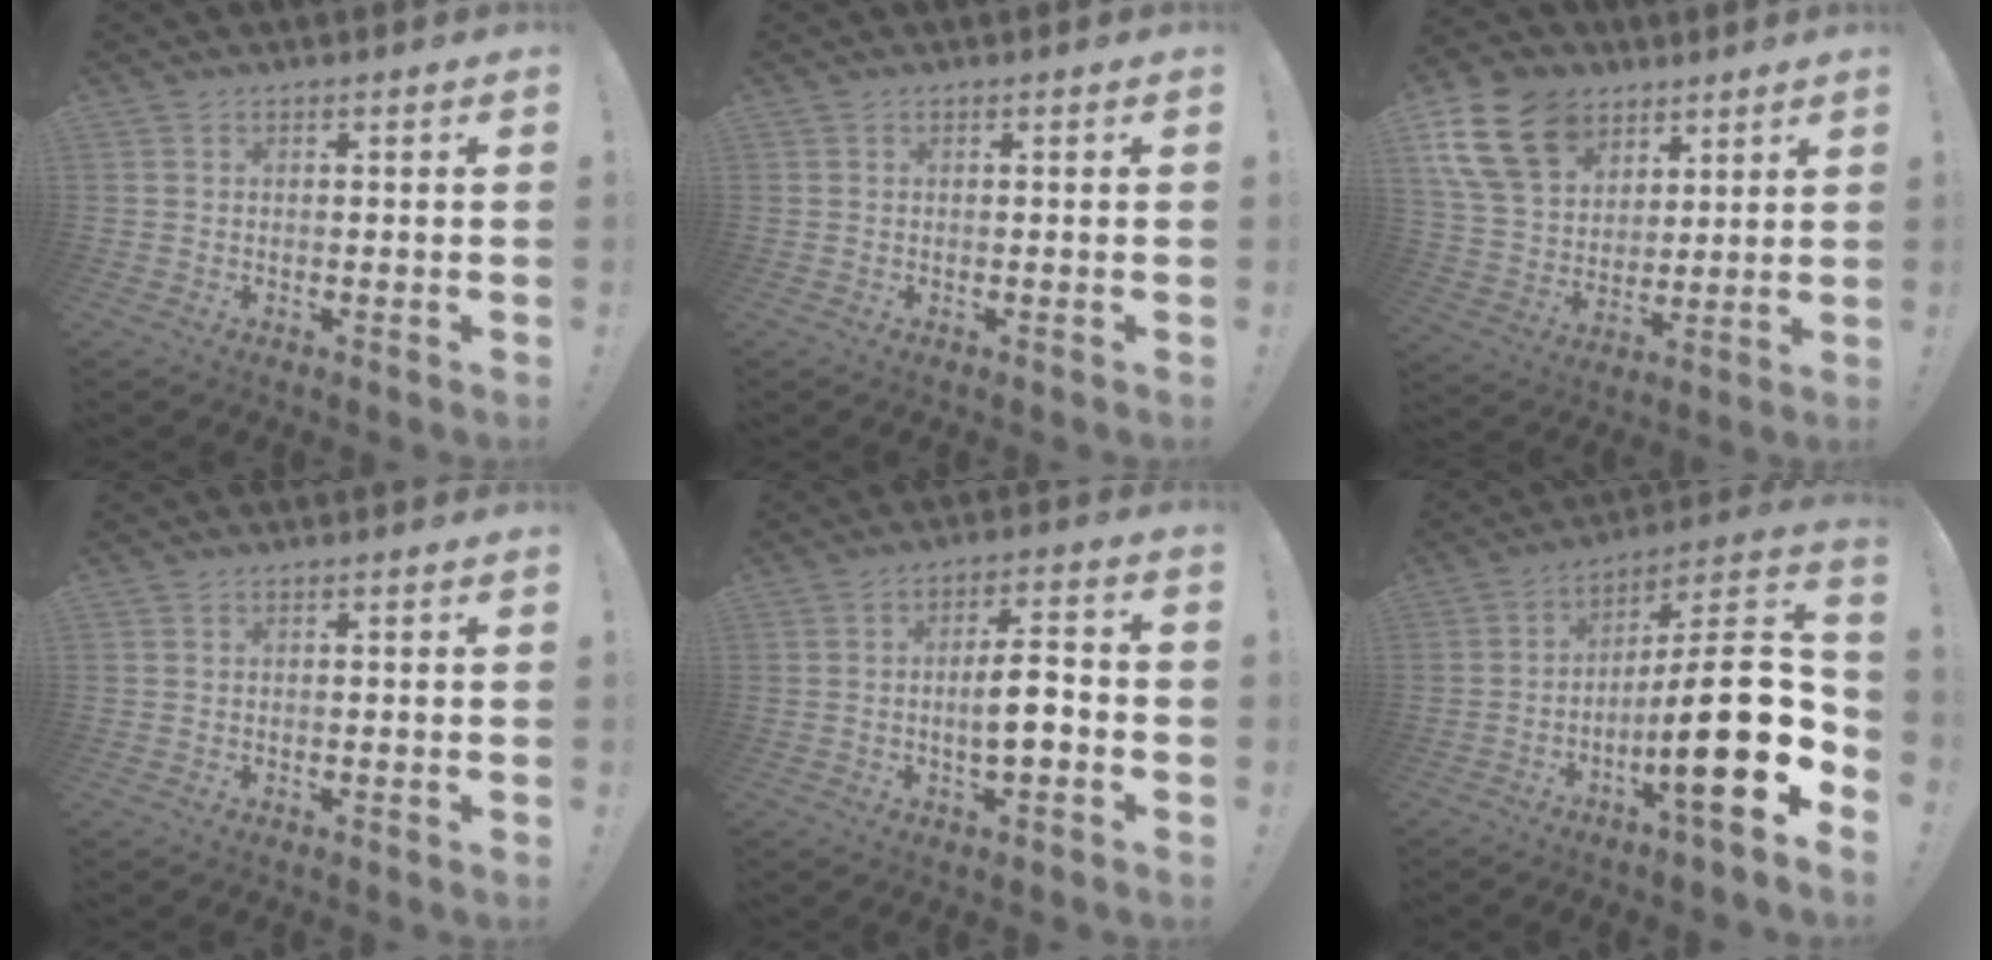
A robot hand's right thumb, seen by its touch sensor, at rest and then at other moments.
{"total": 0.0}
{"total": 18.9, "force": [9.3, 13.6, 9.3], "torque": [-0.173, -0.037, 0.186]}
{"total": 0.0}
{"total": 8.1, "force": [-1.9, 2.3, 7.6], "torque": [-0.135, 0.007, -0.037]}
{"total": 22.3, "force": [-4.6, 4.3, 21.4], "torque": [-0.344, 0.016, -0.074]}